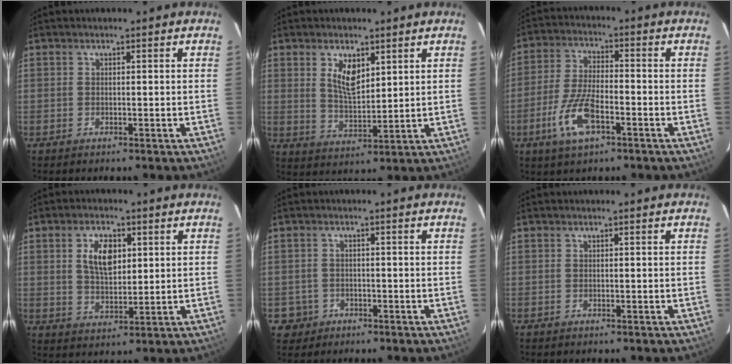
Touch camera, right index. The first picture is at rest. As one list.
[{"total": 7.2, "force": [3.2, 4.0, 5.0], "torque": [-0.086, 0.002, 0.065]}, {"total": 10.1, "force": [-4.6, 3.7, 8.2], "torque": [-0.179, -0.006, -0.086]}, {"total": 7.4, "force": [2.3, 3.9, 5.9], "torque": [-0.108, 0.008, 0.046]}, {"total": 4.0, "force": [-1.3, 3.8, 0.3], "torque": [-0.017, 0.015, -0.016]}, {"total": 0.0}]